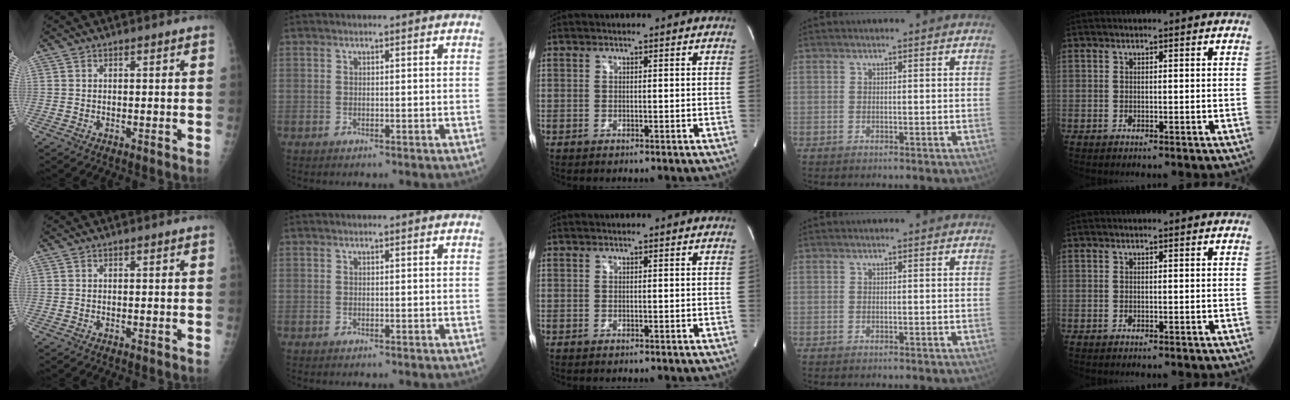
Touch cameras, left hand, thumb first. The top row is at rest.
{}